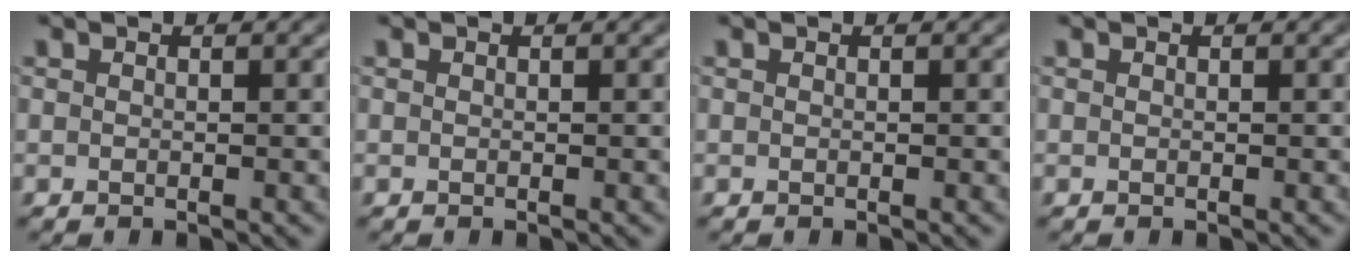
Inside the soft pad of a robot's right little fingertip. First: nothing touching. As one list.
[{"total": 0.0}, {"total": 0.0}, {"total": 0.0}]